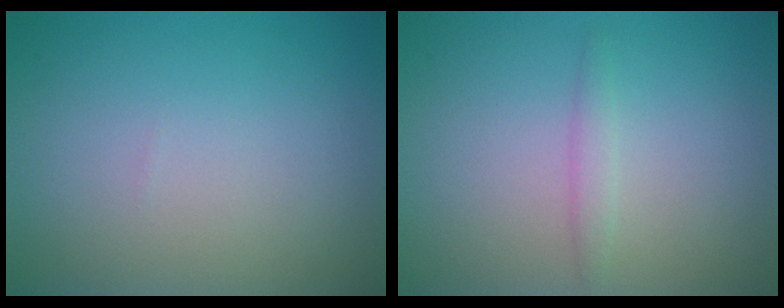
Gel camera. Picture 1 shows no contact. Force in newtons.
{"total": 1.0, "press": 1.0, "slide": 0.0}